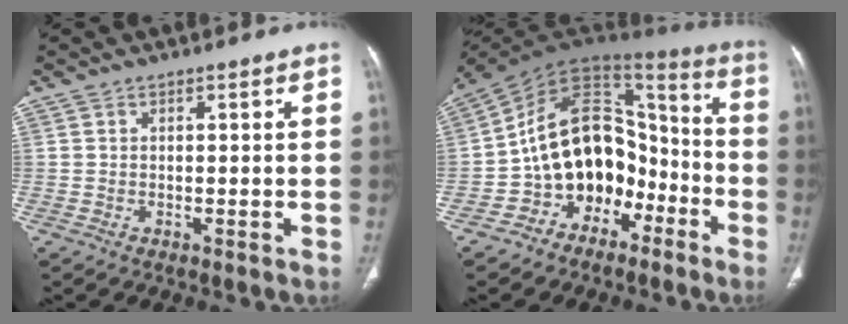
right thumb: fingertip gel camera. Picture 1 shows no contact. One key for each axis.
{"total": 17.8, "fx": -7.2, "fy": 12.6, "fz": 10.2, "tx": -0.107, "ty": 0.109, "tz": -0.121}